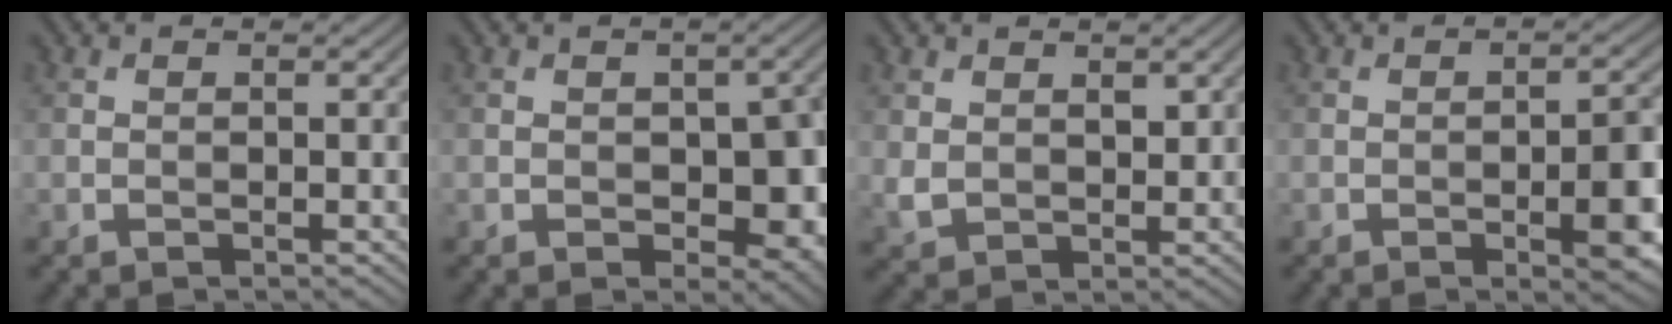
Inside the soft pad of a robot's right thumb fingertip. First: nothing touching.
{"total": 6.7, "force": [-0.8, 4.2, 5.2], "torque": [-0.076, -0.019, -0.005]}
{"total": 3.4, "force": [1.6, 2.4, 1.8], "torque": [-0.048, -0.008, 0.036]}
{"total": 4.8, "force": [-1.6, 1.4, 4.3], "torque": [-0.063, 0.005, -0.022]}